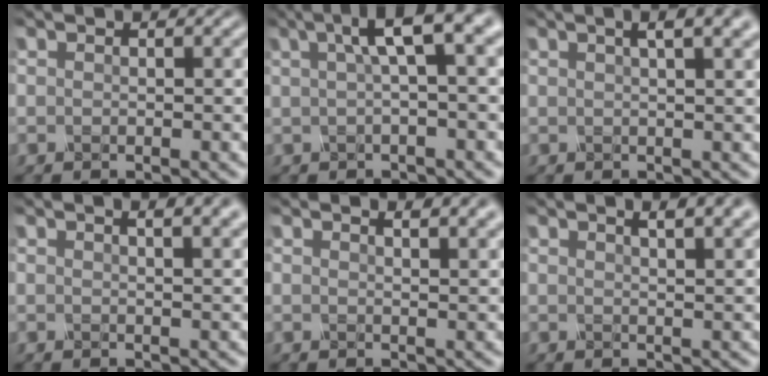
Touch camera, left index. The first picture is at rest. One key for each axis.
{"total": 5.5, "fx": 1.7, "fy": 1.3, "fz": 5.1, "tx": -0.067, "ty": 0.017, "tz": 0.019}
{"total": 5.7, "fx": 3.0, "fy": 2.3, "fz": 4.2, "tx": -0.032, "ty": 0.029, "tz": 0.010}
{"total": 4.8, "fx": 2.8, "fy": 2.0, "fz": 3.4, "tx": -0.012, "ty": 0.026, "tz": 0.005}
{"total": 4.6, "fx": 3.1, "fy": 1.8, "fz": 2.8, "tx": -0.012, "ty": 0.024, "tz": 0.013}
{"total": 5.4, "fx": 3.2, "fy": 2.1, "fz": 3.7, "tx": -0.014, "ty": 0.027, "tz": 0.011}